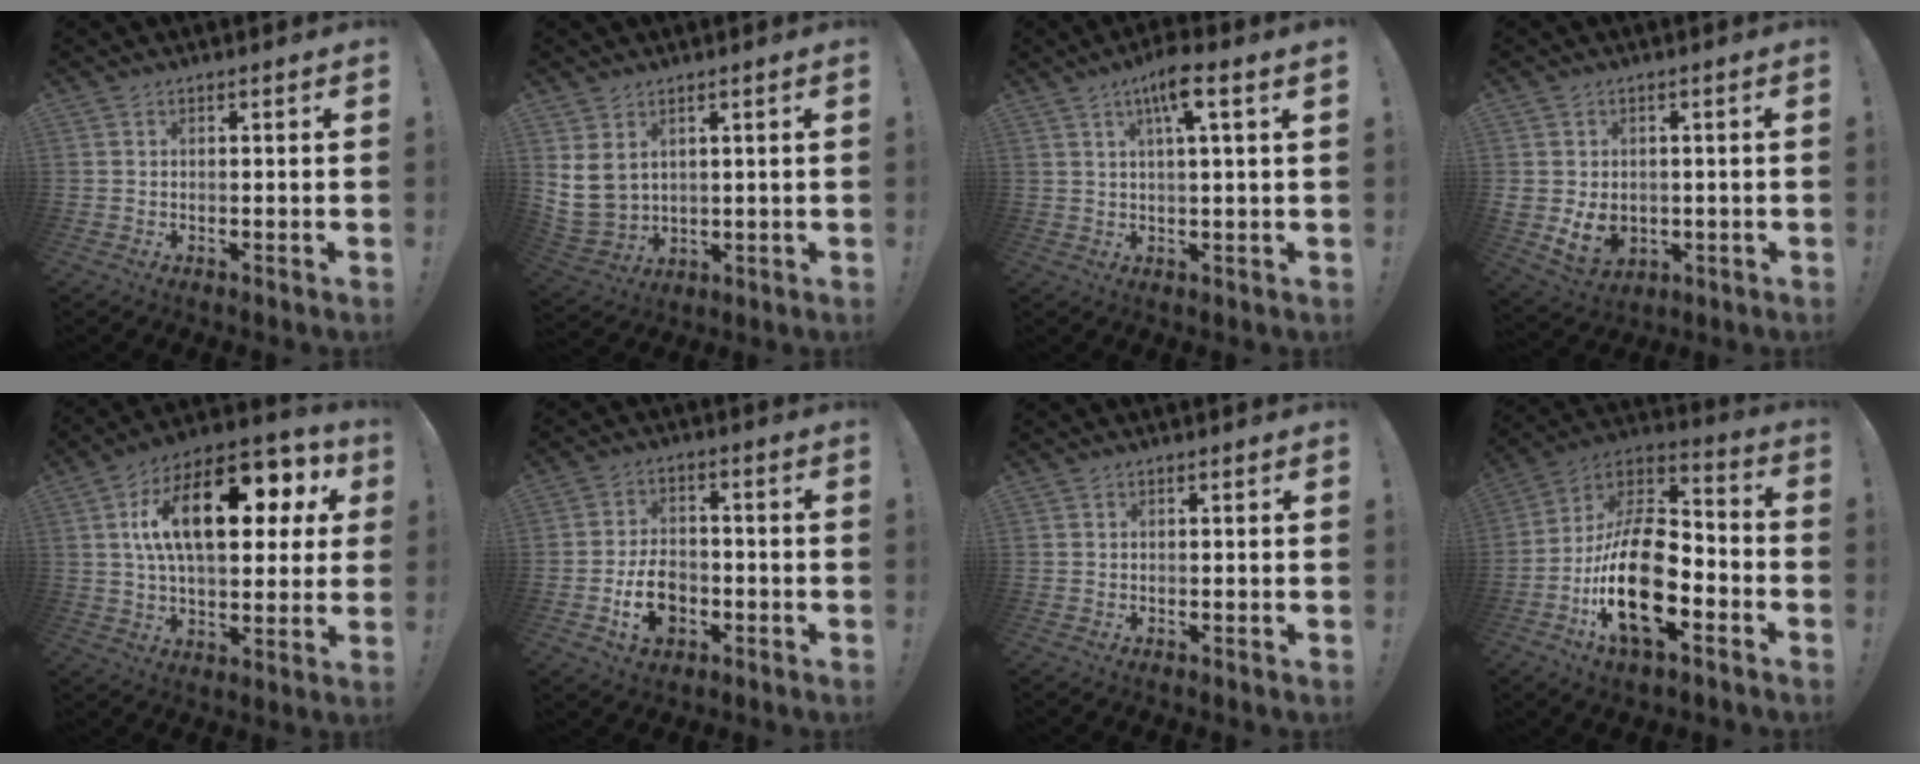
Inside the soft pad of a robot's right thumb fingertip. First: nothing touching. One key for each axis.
{"total": 7.9, "fx": 3.6, "fy": 5.9, "fz": 3.9, "tx": -0.075, "ty": -0.020, "tz": 0.074}
{"total": 7.3, "fx": 3.3, "fy": 0.4, "fz": 6.6, "tx": -0.108, "ty": -0.007, "tz": 0.047}
{"total": 8.0, "fx": 0.2, "fy": 6.7, "fz": 4.3, "tx": -0.087, "ty": -0.012, "tz": 0.006}
{"total": 22.3, "fx": 6.3, "fy": 10.5, "fz": 18.7, "tx": -0.306, "ty": -0.013, "tz": 0.099}
{"total": 10.1, "fx": -3.4, "fy": 7.2, "fz": 6.3, "tx": -0.100, "ty": 0.014, "tz": -0.057}
{"total": 0.0}
{"total": 24.2, "fx": -7.4, "fy": 12.5, "fz": 19.3, "tx": -0.364, "ty": 0.036, "tz": -0.120}